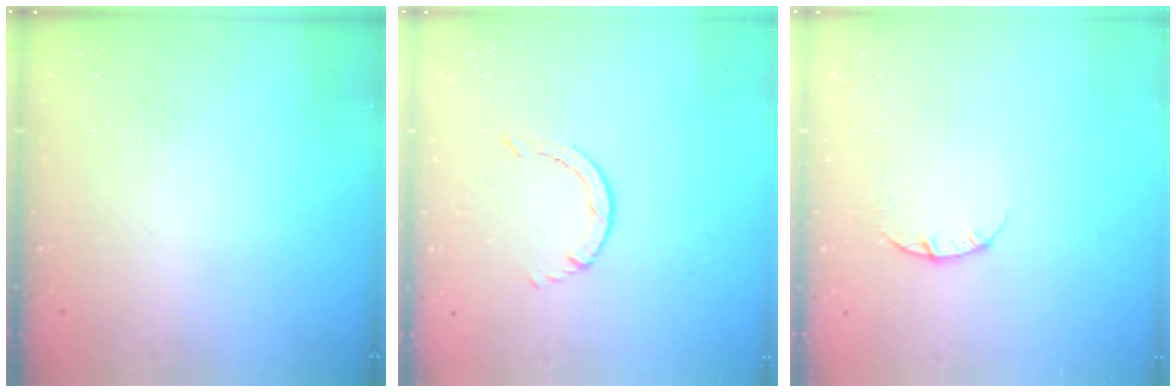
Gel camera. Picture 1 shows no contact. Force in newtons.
{"total": 0.6, "press": 0.6, "slide": 0.1}
{"total": 3.2, "press": 3.2, "slide": 0.3}